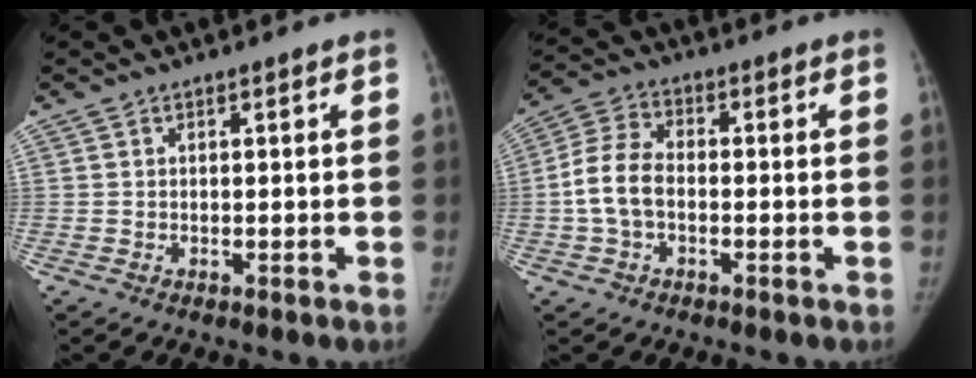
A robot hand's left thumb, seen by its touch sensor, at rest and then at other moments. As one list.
[{"total": 8.0, "force": [-1.4, 5.1, 6.0], "torque": [-0.123, 0.023, -0.035]}]